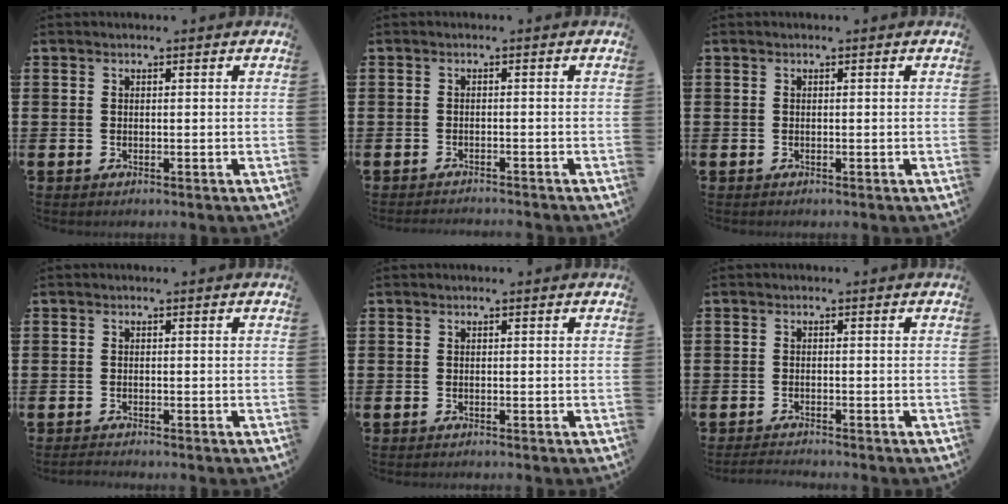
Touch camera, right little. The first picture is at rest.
{"total": 1.1, "force": [-1.0, -0.2, -0.1], "torque": [0.000, 0.001, -0.021]}
{"total": 0.0}
{"total": 0.7, "force": [-0.7, 0.0, 0.2], "torque": [-0.005, -0.003, -0.014]}
{"total": 0.0}
{"total": 1.3, "force": [-1.2, 0.0, 0.3], "torque": [-0.006, 0.001, -0.025]}